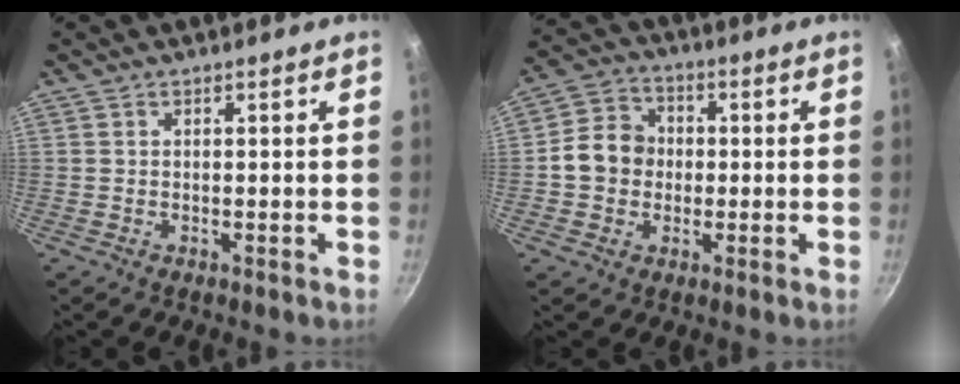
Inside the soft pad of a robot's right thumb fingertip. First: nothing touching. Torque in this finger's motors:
{"motor_torque": [0.54, 1.95, 0.66, -0.89, 0.05]}